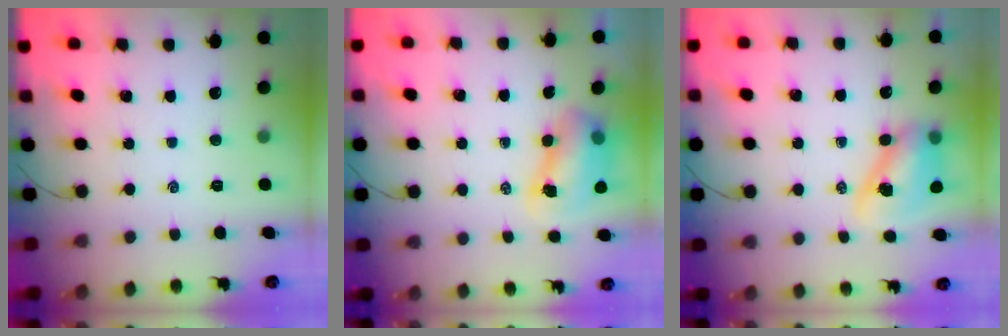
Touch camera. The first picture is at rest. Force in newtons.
{"total": 8.3, "press": 8.2, "slide": 1.3}
{"total": 10.2, "press": 10.0, "slide": 2.2}